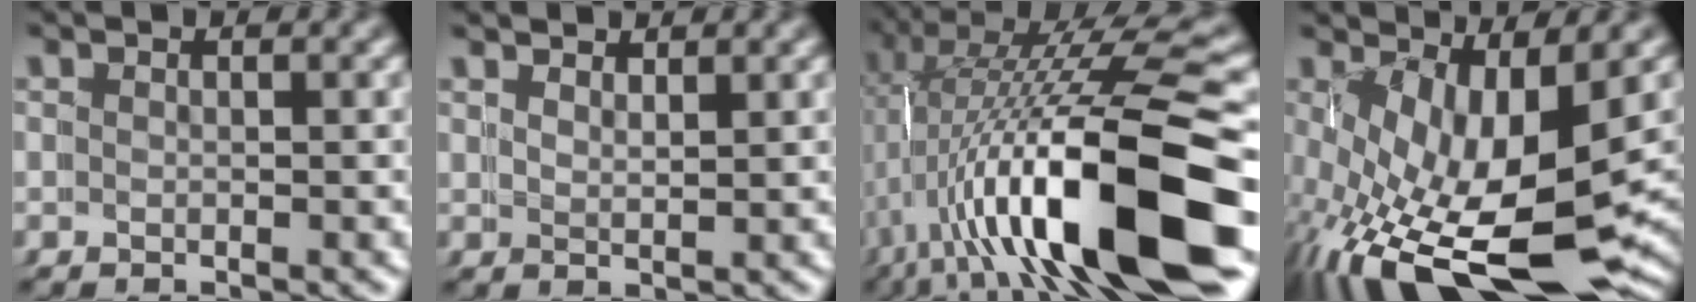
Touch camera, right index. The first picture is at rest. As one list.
[{"total": 2.3, "force": [2.1, -0.2, -0.8], "torque": [0.009, -0.015, 0.043]}, {"total": 16.7, "force": [-1.4, 5.6, 15.6], "torque": [-0.237, 0.004, -0.011]}, {"total": 12.0, "force": [-5.0, 6.0, 9.2], "torque": [-0.191, -0.072, -0.049]}]